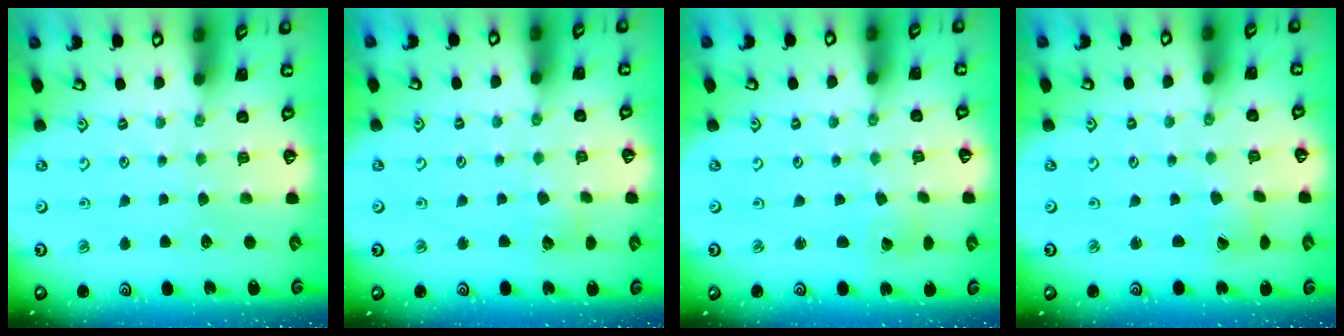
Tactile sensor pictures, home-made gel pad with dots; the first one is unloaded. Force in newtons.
{"total": 5.5, "press": 5.4, "slide": 0.6}
{"total": 1.9, "press": 1.9, "slide": 0.2}
{"total": 3.5, "press": 3.4, "slide": 0.3}